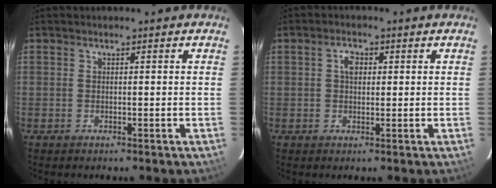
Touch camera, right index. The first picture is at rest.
{"total": 2.8, "force": [0.7, 1.9, 2.0], "torque": [-0.034, 0.009, 0.012]}